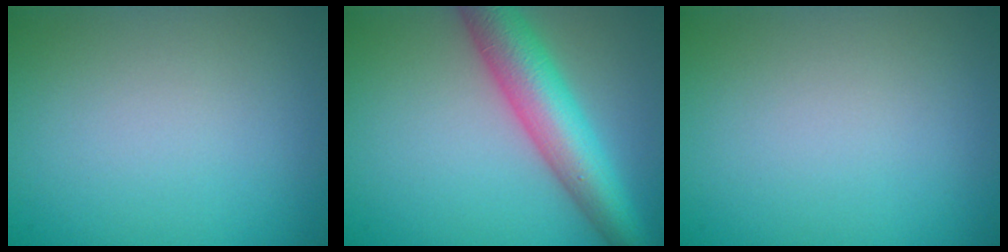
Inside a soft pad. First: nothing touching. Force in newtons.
{"total": 7.7, "press": 7.7, "slide": 0.2}
{"total": 0.0}